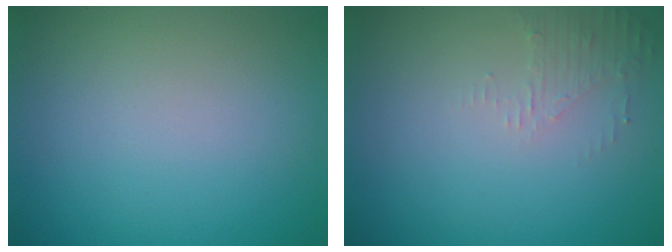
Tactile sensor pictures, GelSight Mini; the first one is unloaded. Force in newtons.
{"total": 1.6, "press": 1.5, "slide": 0.4}